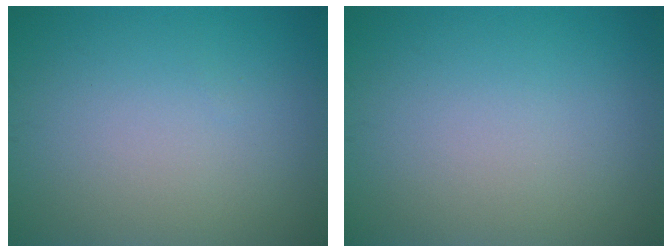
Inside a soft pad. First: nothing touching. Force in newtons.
{"total": 0.0}